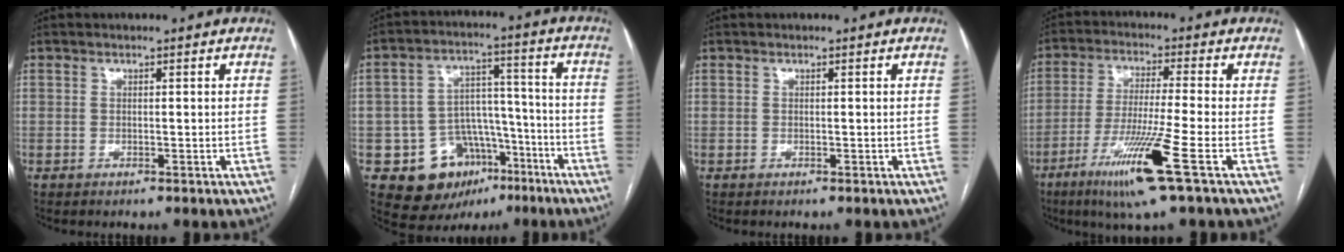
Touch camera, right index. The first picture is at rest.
{"total": 12.9, "force": [-6.3, 9.7, 5.5], "torque": [-0.073, 0.044, -0.081]}
{"total": 0.0}
{"total": 12.0, "force": [-5.6, -1.3, 10.5], "torque": [-0.207, -0.030, -0.103]}